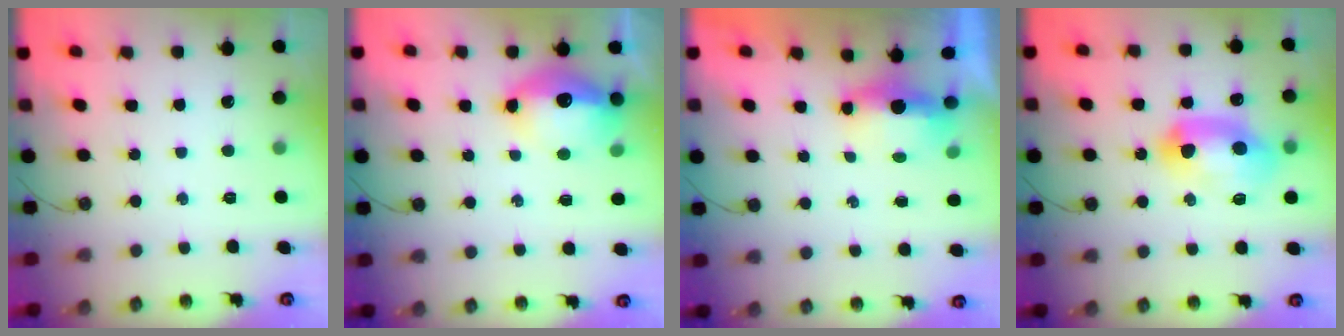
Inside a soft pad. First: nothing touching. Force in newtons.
{"total": 13.3, "press": 13.2, "slide": 1.3}
{"total": 5.0, "press": 4.8, "slide": 1.2}
{"total": 14.8, "press": 14.8, "slide": 0.8}